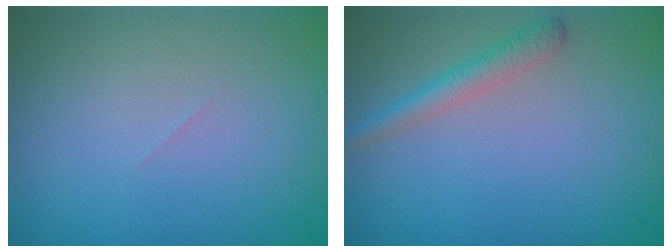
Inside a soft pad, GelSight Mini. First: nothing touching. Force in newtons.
{"total": 2.2, "press": 2.2, "slide": 0.1}